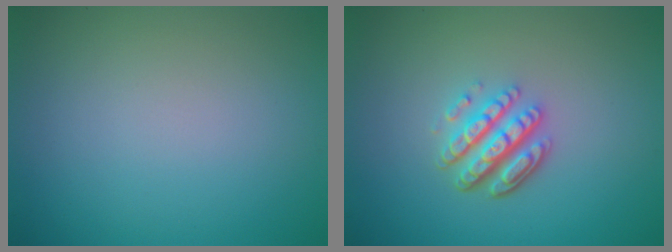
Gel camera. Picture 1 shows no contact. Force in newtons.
{"total": 4.4, "press": 3.3, "slide": 2.9}